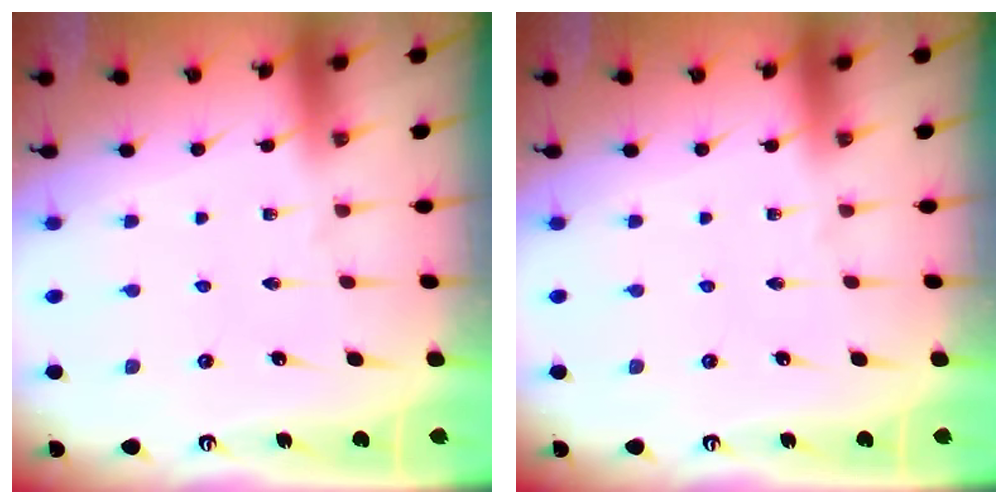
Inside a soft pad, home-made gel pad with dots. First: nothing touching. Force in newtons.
{"total": 0.0}